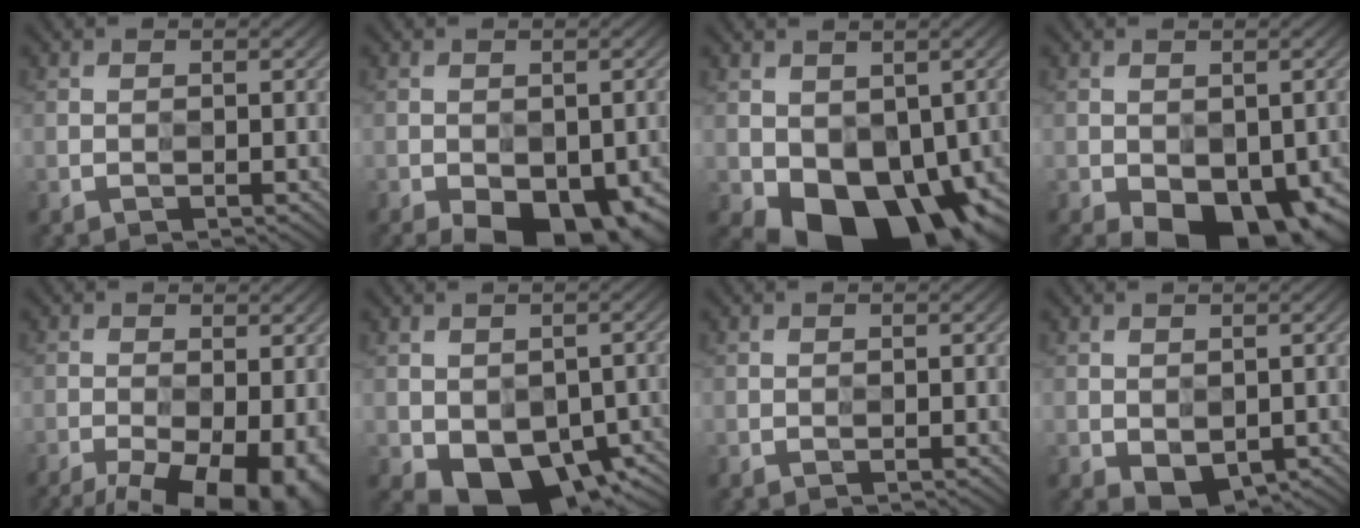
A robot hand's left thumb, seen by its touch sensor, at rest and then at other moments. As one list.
[{"total": 7.8, "force": [-4.8, 3.5, 5.0], "torque": [-0.082, -0.017, -0.070]}, {"total": 10.9, "force": [-2.8, 7.4, 7.5], "torque": [-0.125, -0.028, -0.036]}, {"total": 8.2, "force": [-4.5, 4.2, 5.5], "torque": [-0.085, -0.017, -0.067]}, {"total": 15.0, "force": [-9.2, 6.3, 10.0], "torque": [-0.168, -0.035, -0.117]}, {"total": 7.4, "force": [-3.4, 4.8, 4.5], "torque": [-0.077, -0.020, -0.043]}, {"total": 0.0}, {"total": 2.4, "force": [-0.8, 1.7, 1.4], "torque": [-0.028, -0.003, -0.012]}]